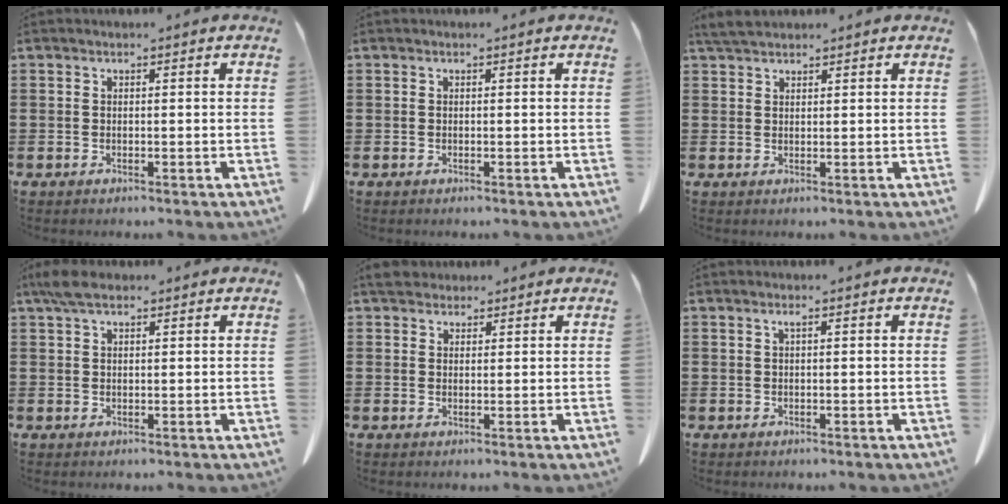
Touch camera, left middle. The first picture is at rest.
{"total": 0.0}
{"total": 3.0, "force": [2.7, 0.7, 1.3], "torque": [-0.032, -0.001, 0.053]}
{"total": 3.6, "force": [2.3, 1.3, 2.4], "torque": [-0.054, 0.005, 0.044]}
{"total": 3.0, "force": [2.5, 1.4, 0.9], "torque": [-0.018, 0.002, 0.048]}
{"total": 0.7, "force": [0.2, 0.0, 0.7], "torque": [-0.014, -0.002, 0.006]}